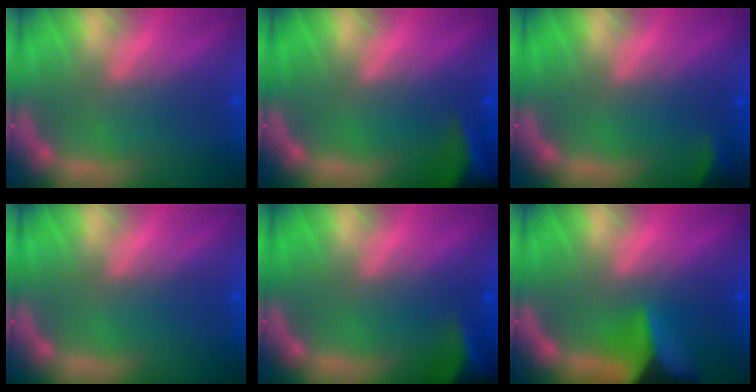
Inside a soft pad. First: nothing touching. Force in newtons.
{"total": 7.0}
{"total": 1.9}
{"total": 0.0}
{"total": 5.4}
{"total": 7.5}